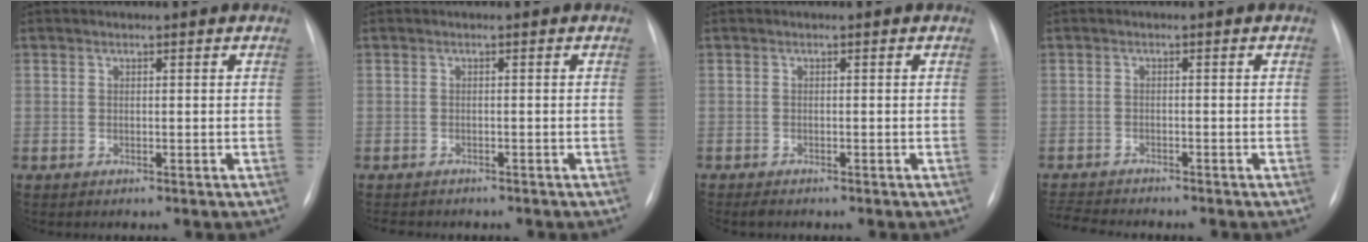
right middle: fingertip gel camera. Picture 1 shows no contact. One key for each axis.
{"total": 4.9, "fx": -4.2, "fy": 1.8, "fz": 1.9, "tx": -0.028, "ty": -0.006, "tz": -0.048}
{"total": 1.3, "fx": -1.1, "fy": 0.3, "fz": 0.6, "tx": -0.011, "ty": -0.003, "tz": -0.015}
{"total": 5.2, "fx": -5.0, "fy": 0.3, "fz": 1.4, "tx": -0.027, "ty": -0.016, "tz": -0.080}